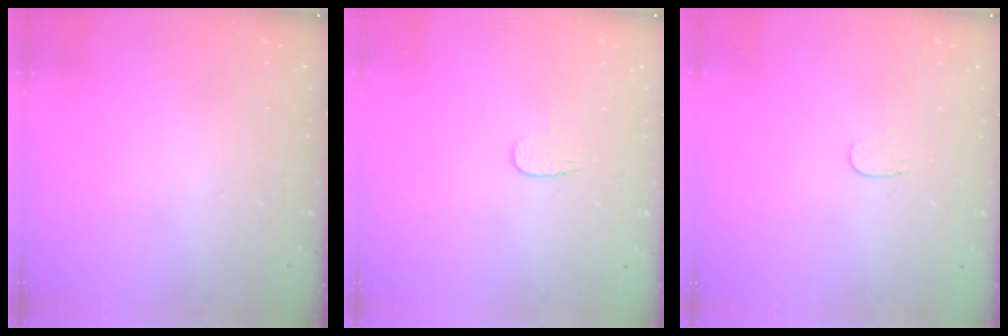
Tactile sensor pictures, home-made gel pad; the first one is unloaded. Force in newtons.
{"total": 4.0, "press": 4.0, "slide": 0.4}
{"total": 3.4, "press": 3.4, "slide": 0.4}